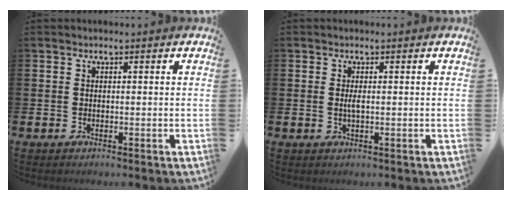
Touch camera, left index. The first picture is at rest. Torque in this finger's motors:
{"motor_torque": [0.08, 0.02, 0.01, 0.04]}